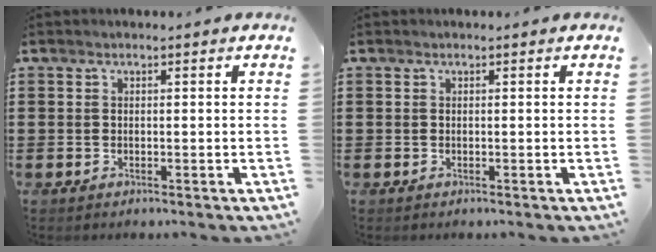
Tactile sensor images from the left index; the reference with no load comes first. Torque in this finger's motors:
{"motor_torque": [-0.03, 0.01, 0.00, -0.01]}